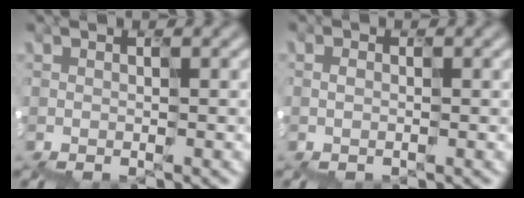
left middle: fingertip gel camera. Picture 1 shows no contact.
{"total": 1.3, "force": [-0.3, -0.5, -1.2], "torque": [0.000, -0.004, -0.006]}